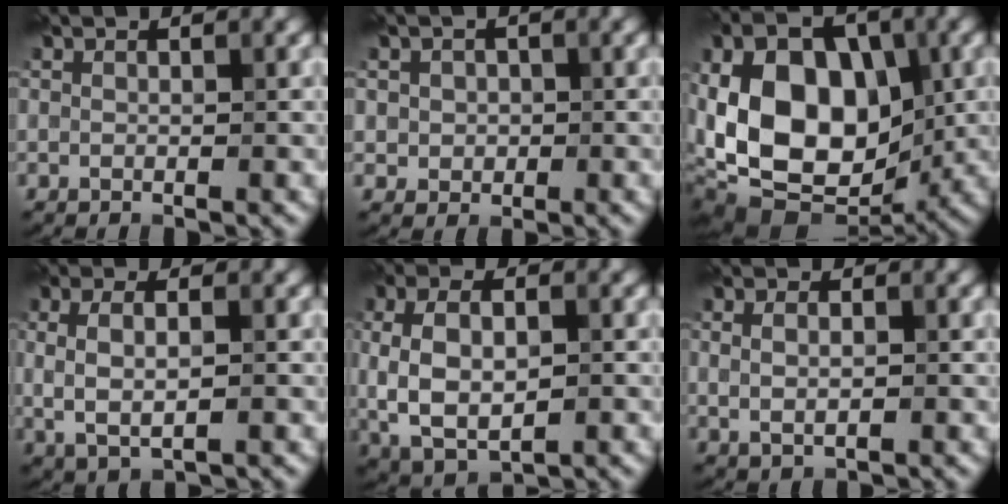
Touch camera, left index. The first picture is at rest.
{"total": 2.2, "force": [0.1, 1.9, 0.9], "torque": [-0.008, 0.000, -0.002]}
{"total": 13.1, "force": [-0.8, 8.7, 9.8], "torque": [-0.170, 0.007, -0.027]}
{"total": 3.6, "force": [0.2, 1.5, 3.2], "torque": [-0.074, 0.000, 0.006]}
{"total": 7.0, "force": [-0.3, 4.0, 5.7], "torque": [-0.121, -0.003, -0.001]}
{"total": 2.4, "force": [0.1, 1.4, 1.9], "torque": [-0.039, 0.003, 0.009]}